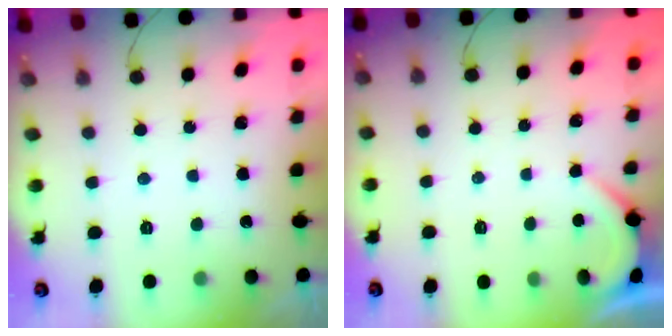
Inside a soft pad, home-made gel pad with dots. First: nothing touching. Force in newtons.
{"total": 1.9, "press": 1.9, "slide": 0.2}